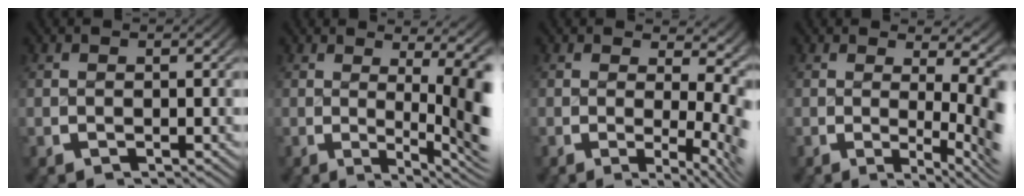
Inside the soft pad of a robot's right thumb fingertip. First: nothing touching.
{"total": 7.7, "force": [0.2, 3.1, 7.0], "torque": [-0.084, -0.016, 0.001]}
{"total": 5.3, "force": [0.4, 2.5, 4.6], "torque": [-0.040, -0.018, 0.002]}
{"total": 5.4, "force": [0.3, 2.1, 5.0], "torque": [-0.053, -0.016, 0.001]}